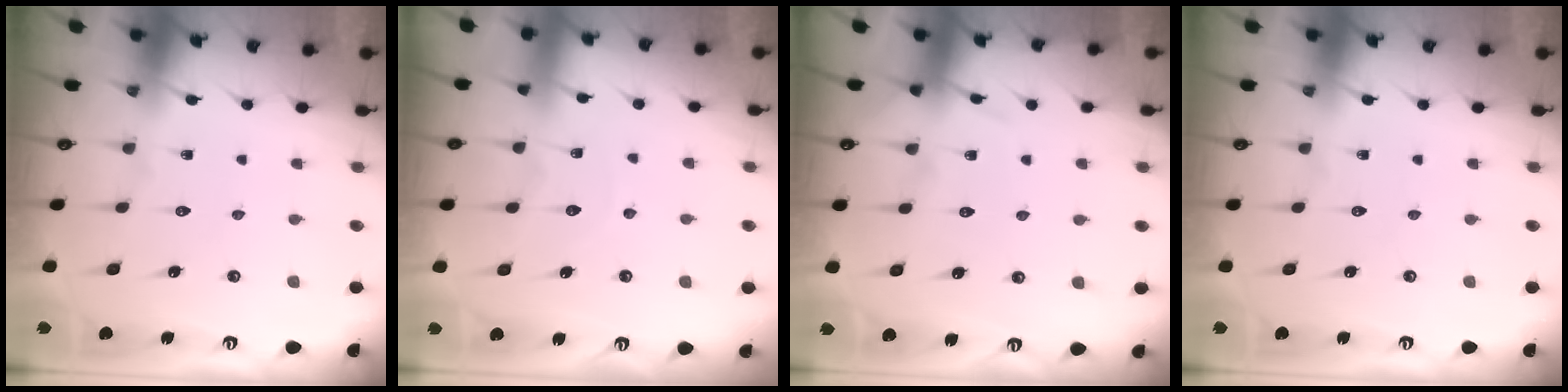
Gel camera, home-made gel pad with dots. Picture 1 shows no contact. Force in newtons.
{"total": 4.6, "press": 4.6, "slide": 0.3}
{"total": 4.8, "press": 4.8, "slide": 0.5}
{"total": 0.0}